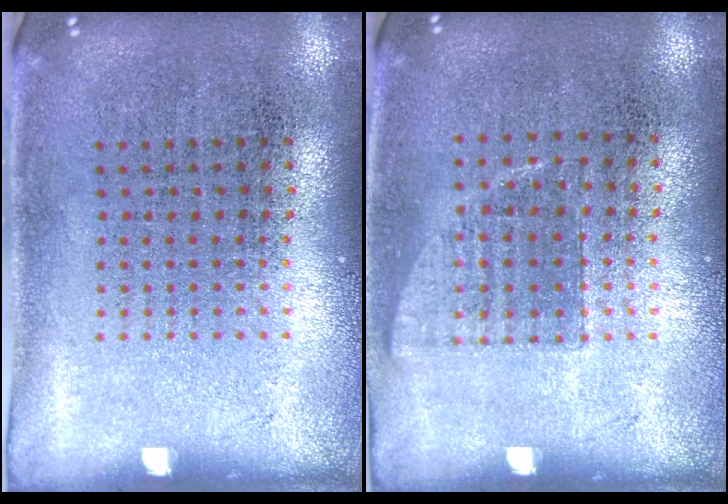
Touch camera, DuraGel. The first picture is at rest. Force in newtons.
{"total": 0.7, "press": 0.7, "slide": 0.2}